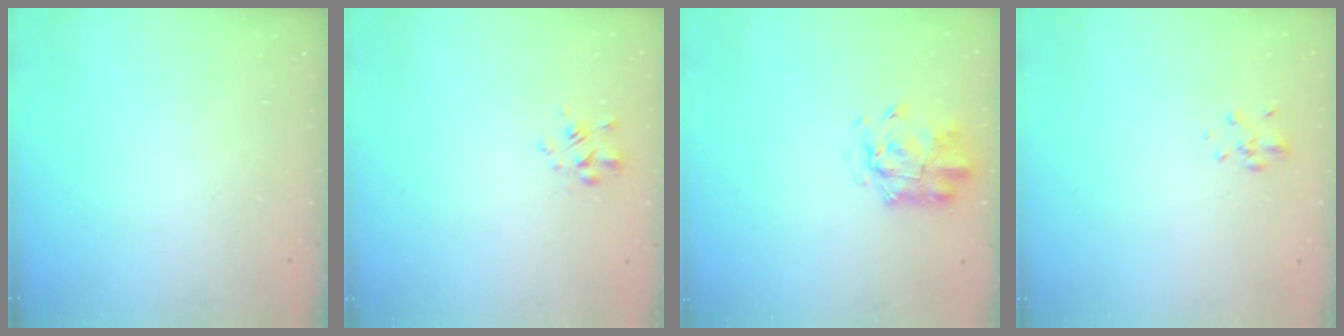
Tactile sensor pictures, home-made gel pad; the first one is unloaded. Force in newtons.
{"total": 2.2, "press": 2.1, "slide": 0.6}
{"total": 3.3, "press": 3.0, "slide": 1.5}
{"total": 2.6, "press": 2.5, "slide": 0.9}